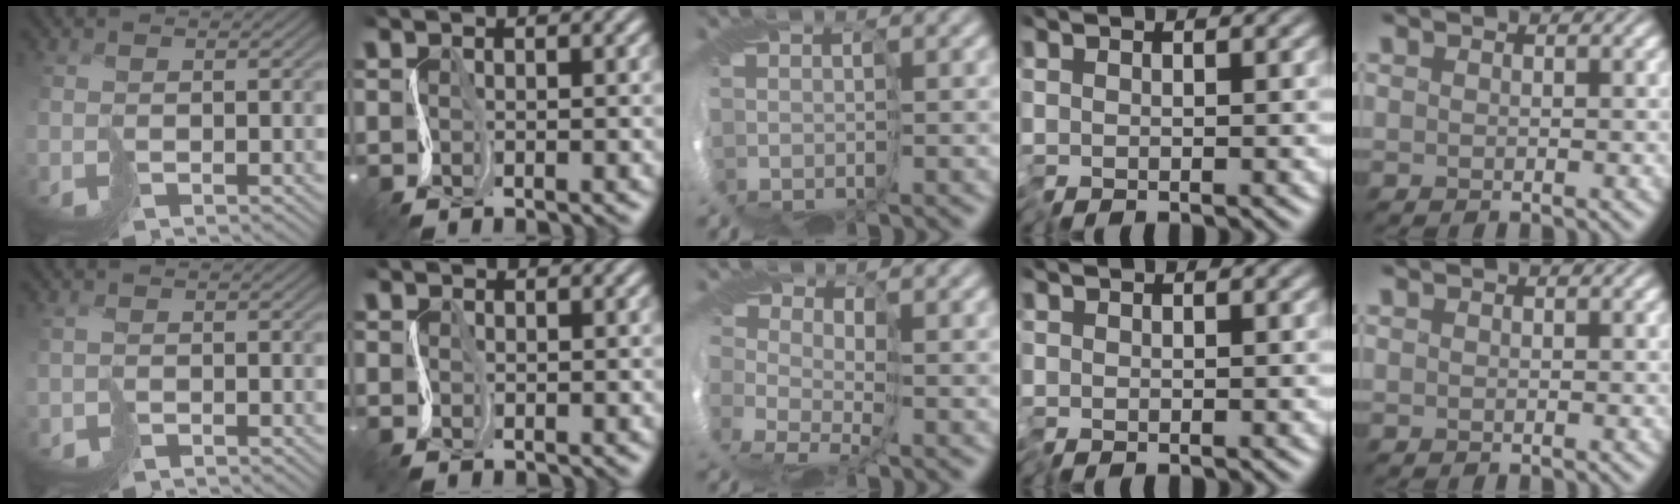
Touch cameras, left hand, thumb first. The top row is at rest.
{"thumb": {"total": 1.5, "force": [-0.8, 0.9, 0.8], "torque": [-0.021, 0.000, -0.019]}, "index": {"total": 0.8, "force": [0.0, 0.0, -0.8], "torque": [0.007, 0.001, -0.007]}, "middle": {"total": 2.7, "force": [-0.2, 1.4, 2.3], "torque": [-0.045, -0.004, 0.001]}}